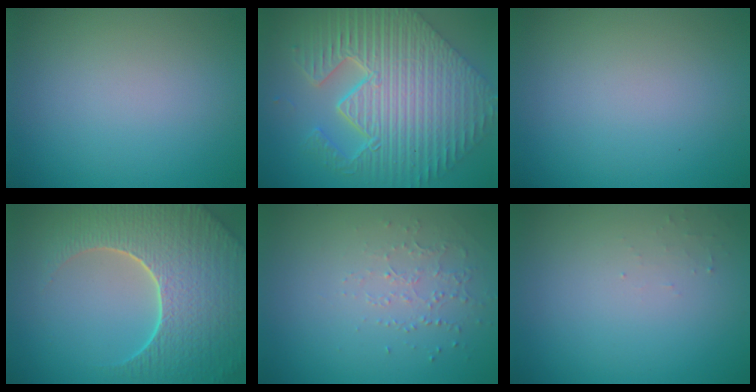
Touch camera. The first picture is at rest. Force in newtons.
{"total": 11.1, "press": 8.1, "slide": 7.6}
{"total": 0.0}
{"total": 9.0, "press": 6.2, "slide": 6.5}
{"total": 1.0, "press": 0.7, "slide": 0.8}
{"total": 0.7, "press": 0.7, "slide": 0.2}